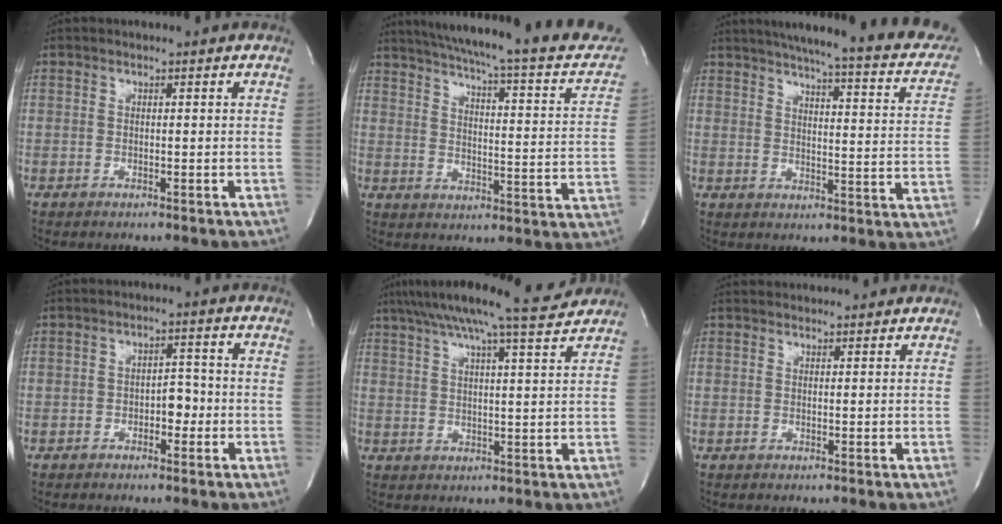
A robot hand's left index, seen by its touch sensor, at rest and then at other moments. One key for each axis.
{"total": 26.9, "fx": 22.6, "fy": 3.4, "fz": 14.1, "tx": -0.206, "ty": -0.035, "tz": 0.274}
{"total": 24.6, "fx": 20.4, "fy": 3.5, "fz": 13.4, "tx": -0.186, "ty": -0.024, "tz": 0.234}
{"total": 2.9, "fx": -1.1, "fy": 1.6, "fz": 2.1, "tx": -0.025, "ty": 0.007, "tz": -0.017}
{"total": 12.5, "fx": 11.1, "fy": -0.6, "fz": 5.7, "tx": -0.099, "ty": 0.005, "tz": 0.159}
{"total": 6.4, "fx": 6.2, "fy": 1.0, "fz": 1.3, "tx": -0.018, "ty": 0.034, "tz": 0.075}